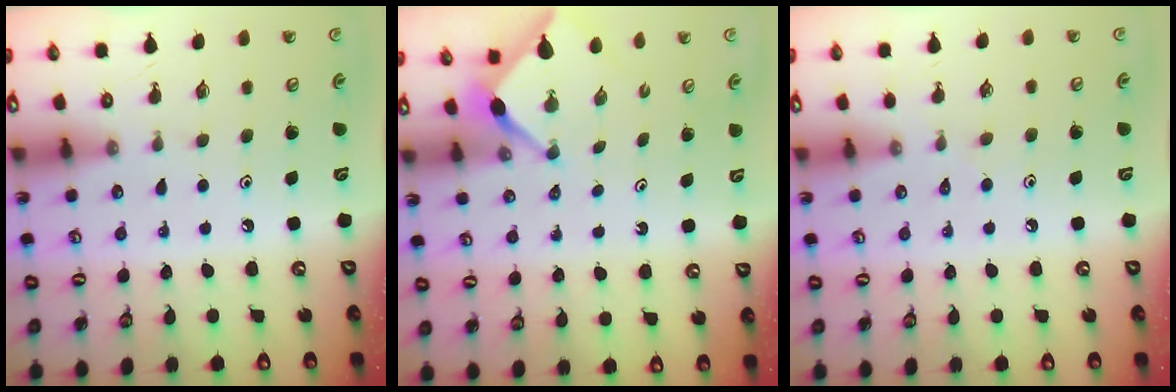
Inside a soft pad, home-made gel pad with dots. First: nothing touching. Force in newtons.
{"total": 2.6, "press": 2.5, "slide": 0.3}
{"total": 2.8, "press": 2.7, "slide": 0.5}